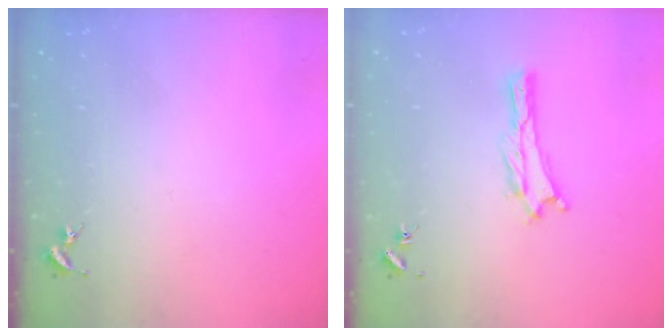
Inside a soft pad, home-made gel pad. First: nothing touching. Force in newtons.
{"total": 0.7, "press": 0.6, "slide": 0.2}